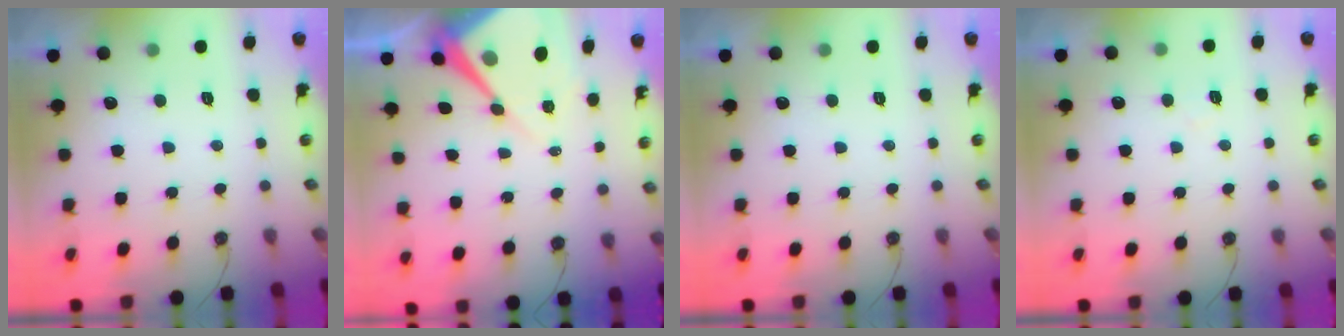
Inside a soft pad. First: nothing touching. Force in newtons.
{"total": 10.5, "press": 10.5, "slide": 0.8}
{"total": 0.0}
{"total": 3.4, "press": 3.4, "slide": 0.6}